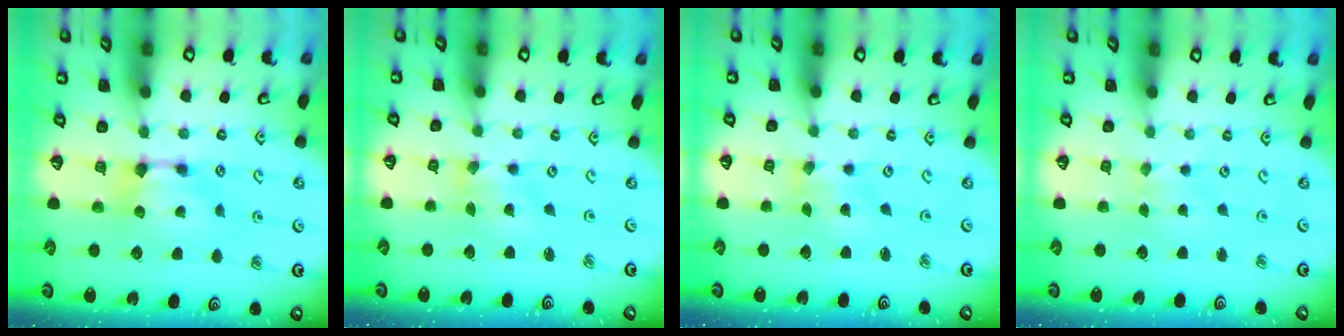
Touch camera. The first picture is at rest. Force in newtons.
{"total": 1.6, "press": 1.2, "slide": 1.1}
{"total": 2.6, "press": 2.4, "slide": 0.9}
{"total": 1.2, "press": 1.2, "slide": 0.1}